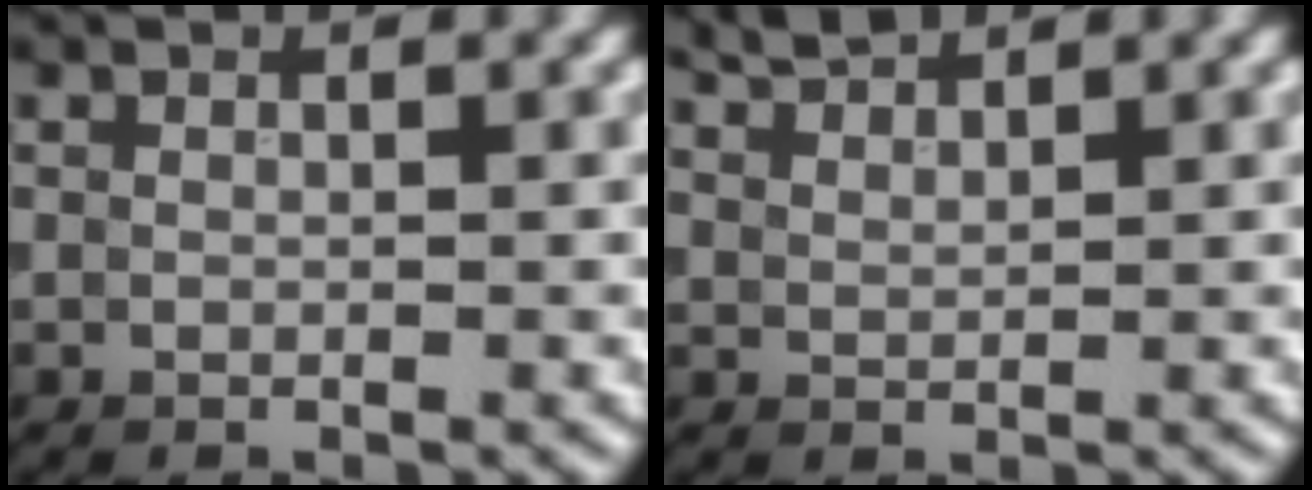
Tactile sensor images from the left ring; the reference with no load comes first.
{"total": 2.2, "force": [2.1, 0.2, 0.6], "torque": [-0.010, 0.005, 0.043]}